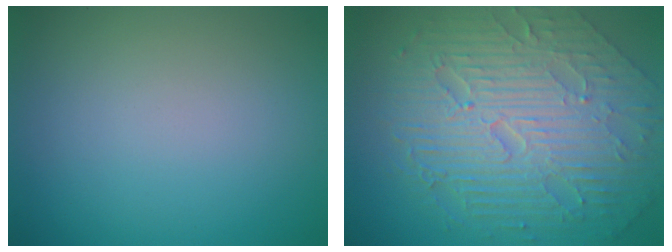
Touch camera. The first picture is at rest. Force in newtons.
{"total": 10.6, "press": 7.0, "slide": 7.9}